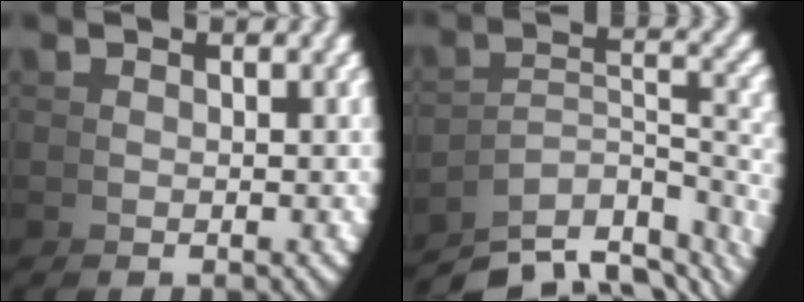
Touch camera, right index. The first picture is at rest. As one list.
[{"total": 8.9, "force": [-6.0, 3.9, 5.3], "torque": [-0.083, -0.034, -0.076]}]